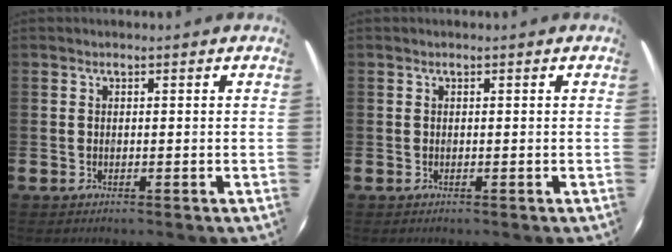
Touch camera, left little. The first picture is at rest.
{"total": 0.0}